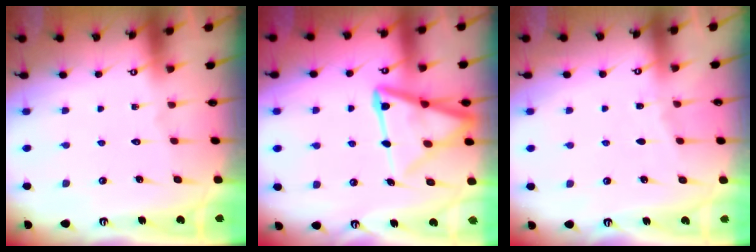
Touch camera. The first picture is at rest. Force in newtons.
{"total": 13.6, "press": 13.5, "slide": 1.4}
{"total": 3.2, "press": 3.2, "slide": 0.4}